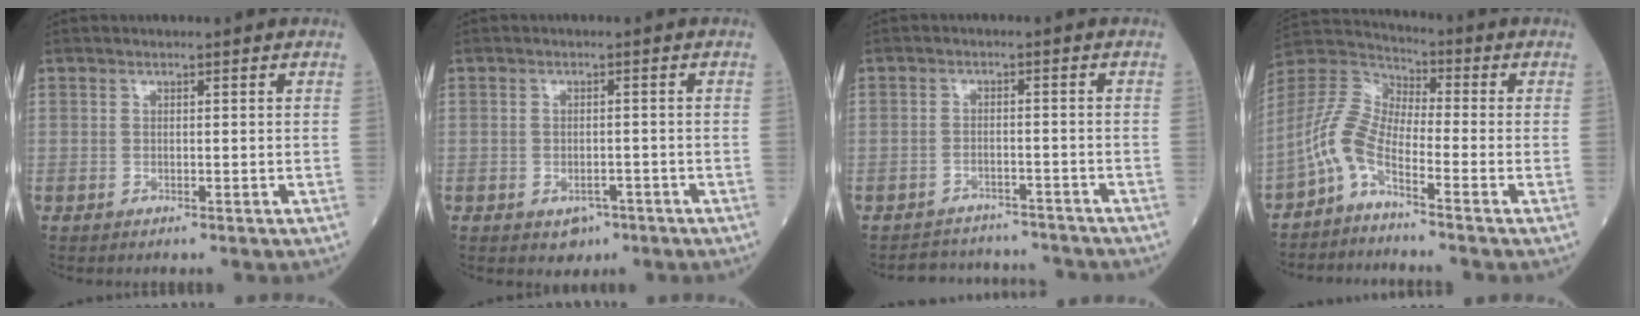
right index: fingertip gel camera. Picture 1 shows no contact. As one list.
[{"total": 2.9, "force": [-1.5, 2.0, 1.6], "torque": [-0.018, 0.001, -0.012]}, {"total": 7.1, "force": [-6.6, 2.5, -0.5], "torque": [0.014, 0.024, -0.088]}, {"total": 6.8, "force": [-4.2, 2.0, 5.0], "torque": [-0.125, 0.014, -0.099]}]